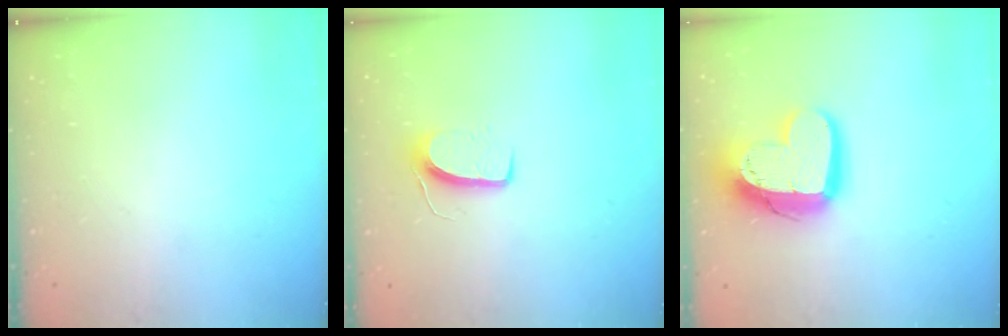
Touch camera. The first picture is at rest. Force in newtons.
{"total": 6.7, "press": 6.7, "slide": 0.5}
{"total": 16.5, "press": 16.5, "slide": 1.4}